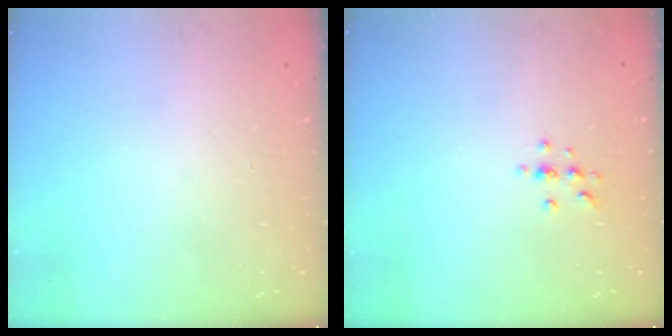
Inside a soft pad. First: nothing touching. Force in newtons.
{"total": 4.8, "press": 4.7, "slide": 0.6}